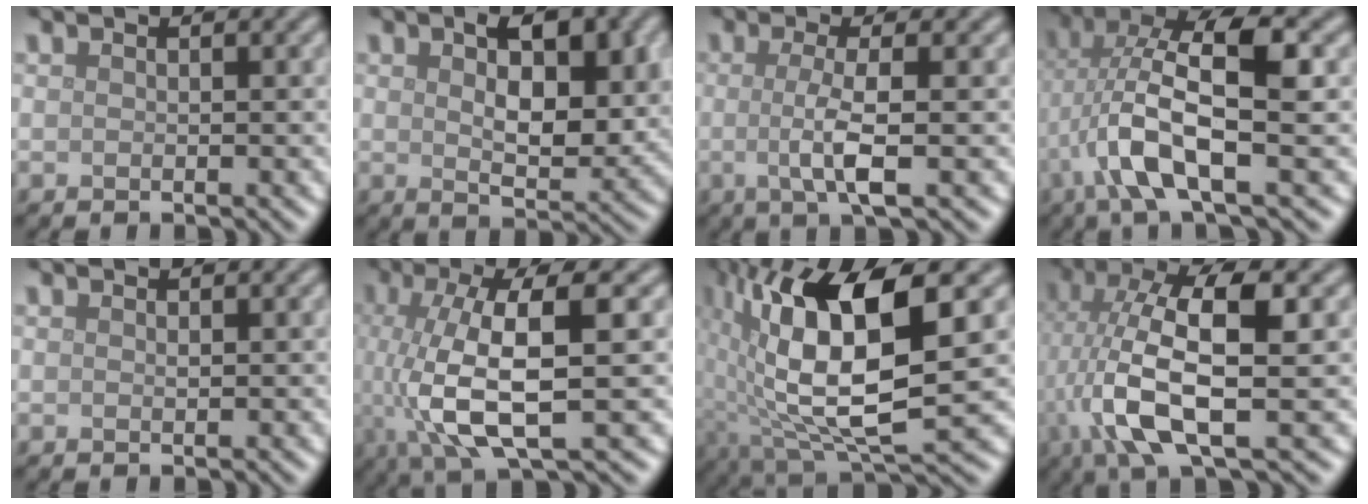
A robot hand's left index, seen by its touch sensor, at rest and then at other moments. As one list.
[{"total": 6.5, "force": [1.6, 3.1, 5.5], "torque": [-0.074, -0.004, 0.030]}, {"total": 4.1, "force": [-0.3, 0.9, 3.9], "torque": [-0.073, -0.009, -0.007]}, {"total": 8.6, "force": [-0.9, 2.6, 8.1], "torque": [-0.167, 0.020, -0.027]}, {"total": 0.0}, {"total": 10.0, "force": [-0.7, 3.1, 9.5], "torque": [-0.179, -0.005, -0.012]}, {"total": 13.8, "force": [2.2, 5.3, 12.6], "torque": [-0.235, -0.007, 0.045]}, {"total": 9.9, "force": [-0.3, 3.2, 9.4], "torque": [-0.190, 0.013, -0.010]}]